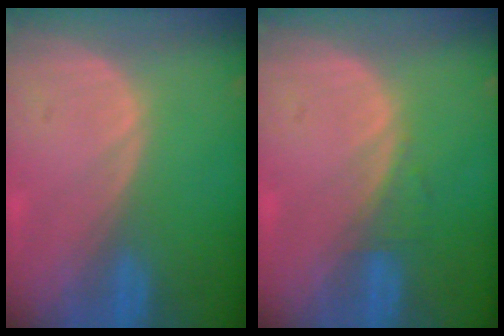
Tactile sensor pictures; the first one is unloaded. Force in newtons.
{"total": 1.2, "press": 1.2, "slide": 0.1}